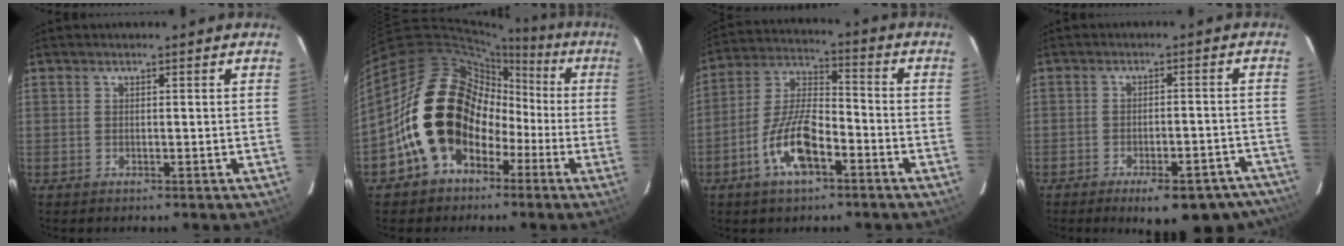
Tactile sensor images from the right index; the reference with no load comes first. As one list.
[{"total": 19.3, "force": [-4.5, 16.1, 9.7], "torque": [-0.207, 0.045, -0.055]}, {"total": 12.0, "force": [-5.9, 4.6, 9.4], "torque": [-0.196, 0.005, -0.109]}, {"total": 15.8, "force": [-13.1, 5.3, 7.2], "torque": [-0.094, 0.010, -0.146]}]